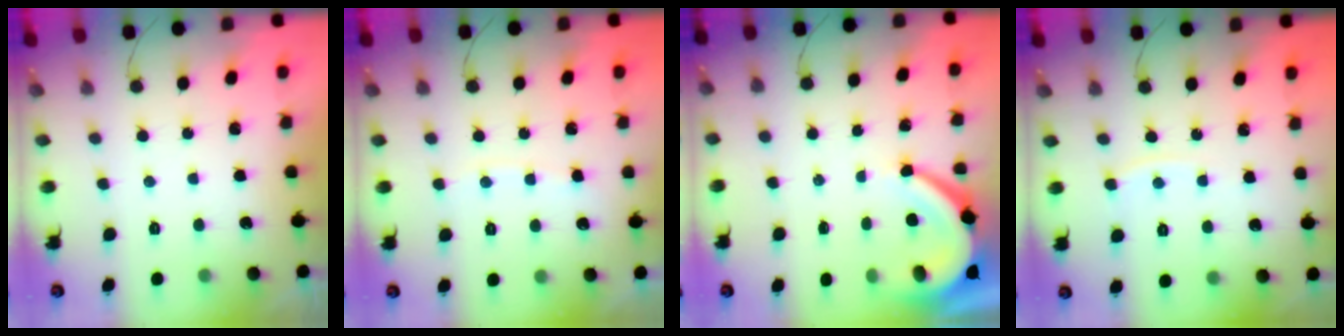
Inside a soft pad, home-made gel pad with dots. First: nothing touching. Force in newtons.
{"total": 3.0, "press": 3.0, "slide": 0.4}
{"total": 7.3, "press": 7.3, "slide": 0.5}
{"total": 3.9, "press": 3.9, "slide": 0.6}